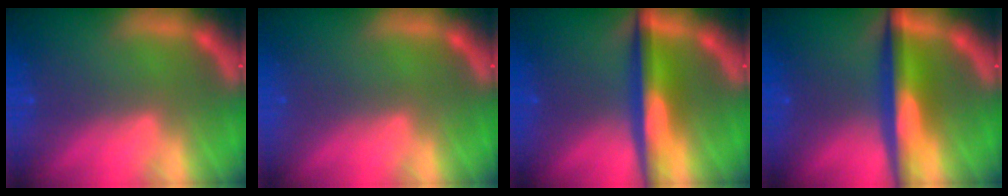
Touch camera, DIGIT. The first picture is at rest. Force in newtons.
{"total": 0.0}
{"total": 6.0}
{"total": 6.5}